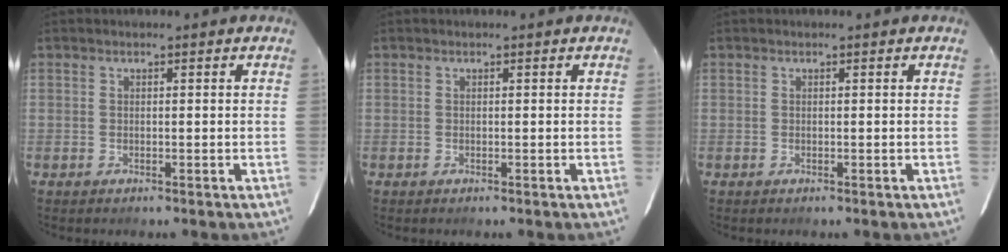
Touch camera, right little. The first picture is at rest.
{"total": 0.0}
{"total": 0.0}